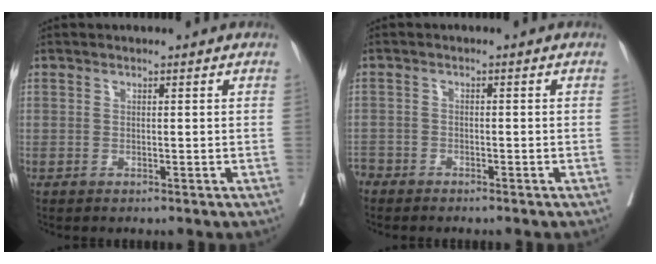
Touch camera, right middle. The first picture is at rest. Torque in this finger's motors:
{"motor_torque": [0.93, -1.20, 0.32, 0.08]}